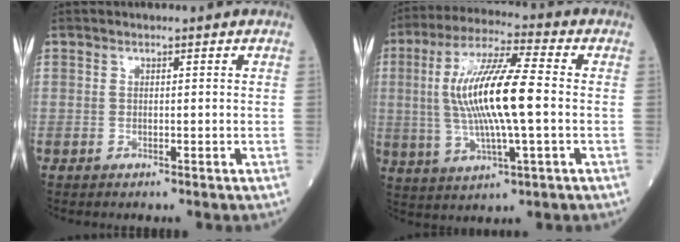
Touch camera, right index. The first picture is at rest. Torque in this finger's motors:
{"motor_torque": [1.28, -0.86, 0.54, 0.21]}